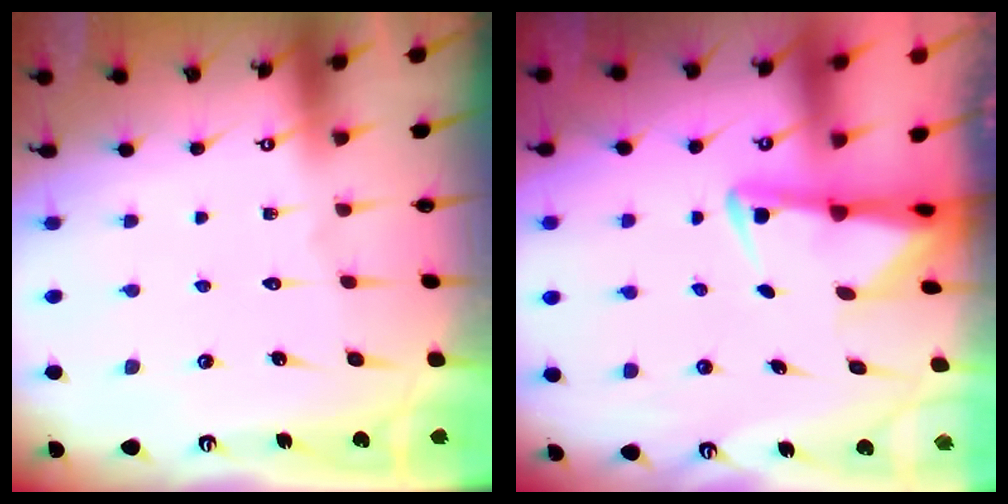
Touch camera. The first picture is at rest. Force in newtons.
{"total": 3.1, "press": 3.1, "slide": 0.6}